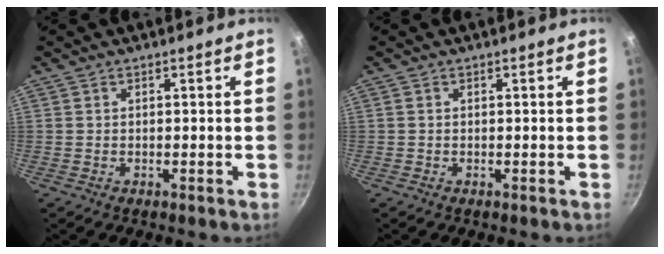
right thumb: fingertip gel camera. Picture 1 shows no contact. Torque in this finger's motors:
{"motor_torque": [-0.36, 0.03, -0.32, 0.14, 0.00]}